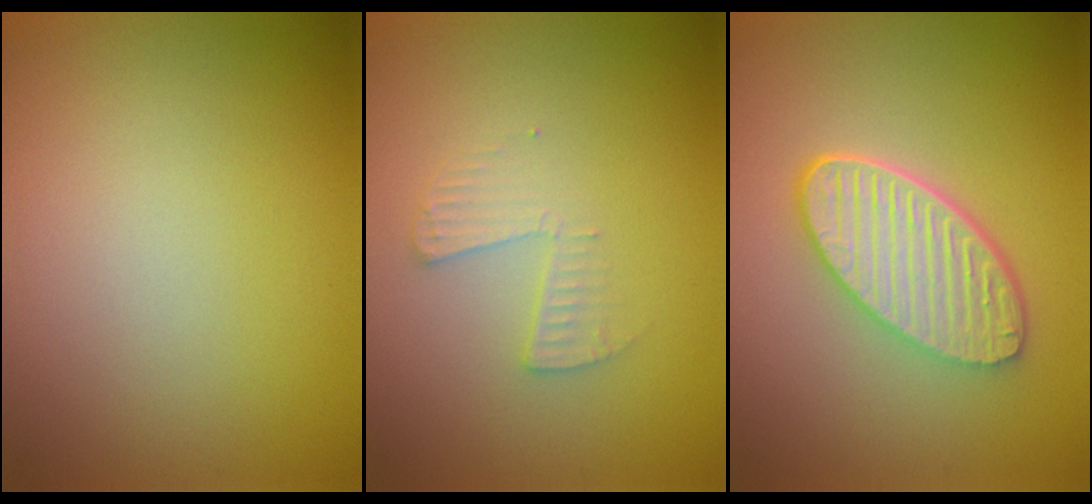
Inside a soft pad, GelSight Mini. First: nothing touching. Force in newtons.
{"total": 1.6, "press": 1.6, "slide": 0.1}
{"total": 5.8, "press": 4.5, "slide": 3.6}